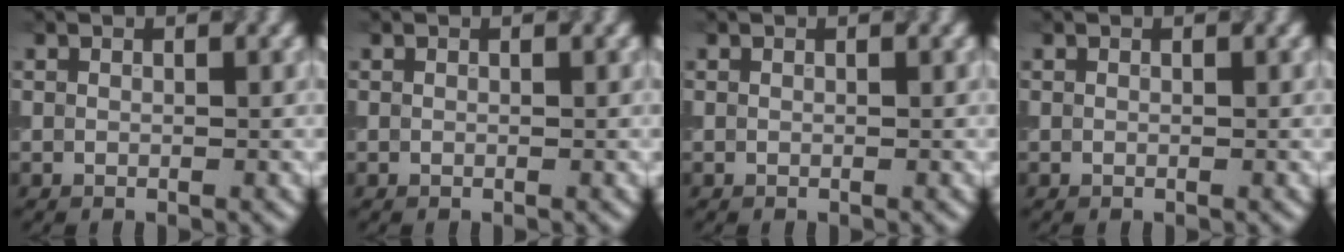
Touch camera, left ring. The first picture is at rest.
{"total": 0.0}
{"total": 0.0}
{"total": 0.0}